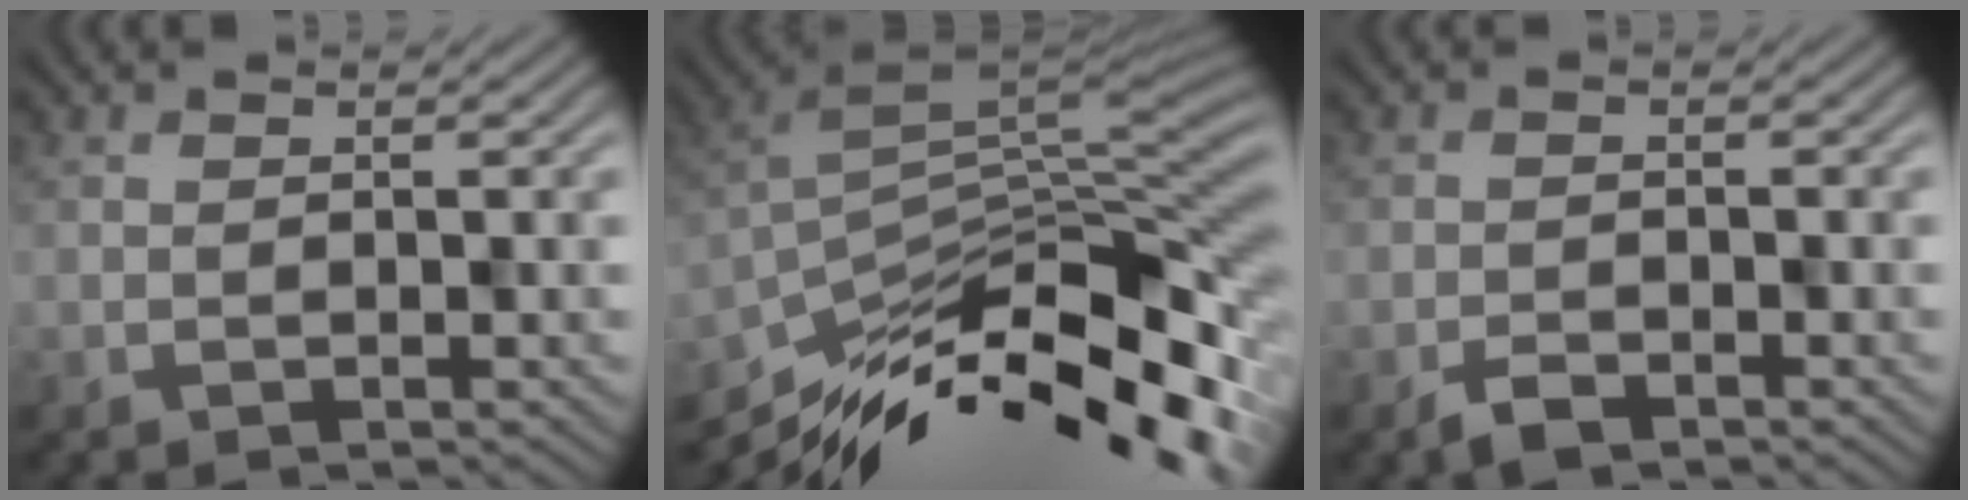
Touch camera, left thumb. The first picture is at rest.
{"total": 14.4, "force": [-8.6, 5.1, 10.3], "torque": [-0.227, -0.013, -0.140]}
{"total": 2.1, "force": [-1.6, 0.9, 1.1], "torque": [-0.021, -0.003, -0.031]}